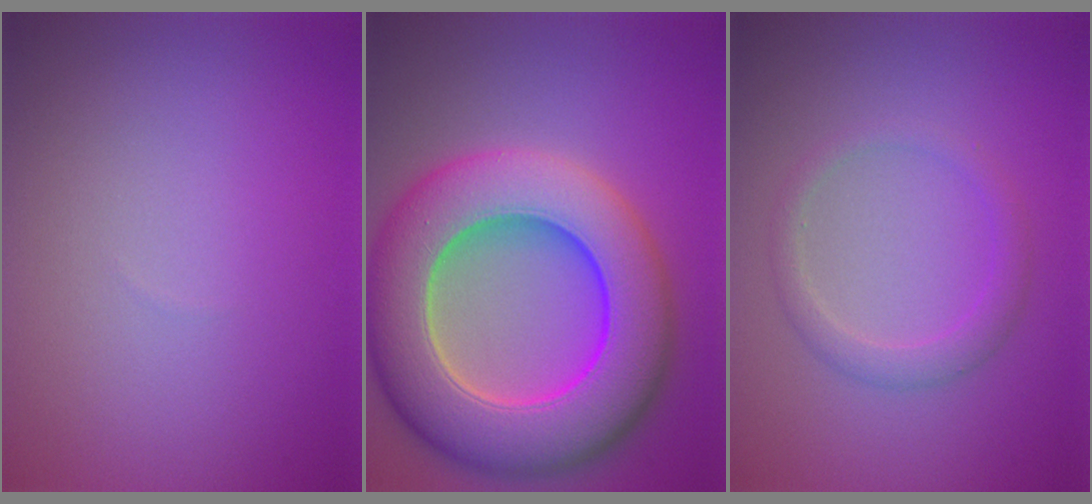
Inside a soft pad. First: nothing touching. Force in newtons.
{"total": 13.3, "press": 13.1, "slide": 2.1}
{"total": 2.1, "press": 2.1, "slide": 0.2}